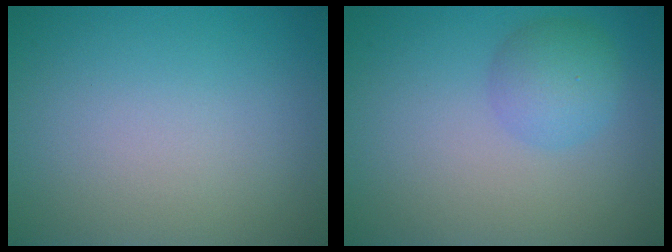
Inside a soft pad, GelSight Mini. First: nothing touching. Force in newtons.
{"total": 2.9, "press": 2.9, "slide": 0.1}